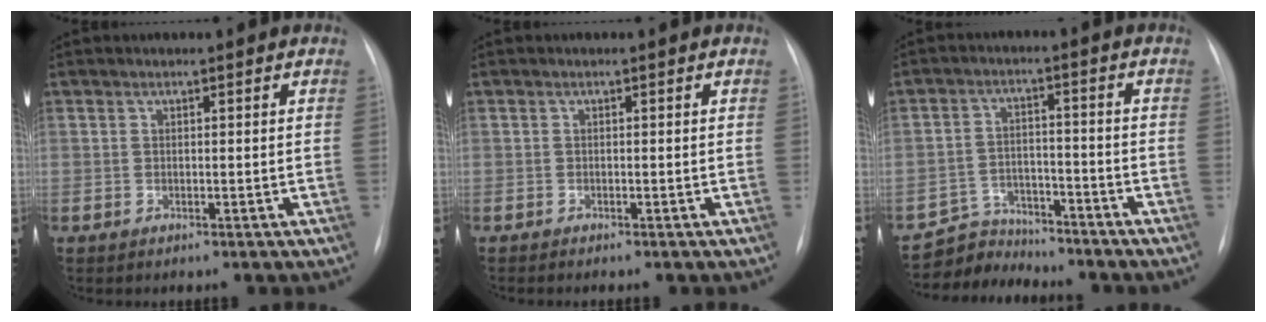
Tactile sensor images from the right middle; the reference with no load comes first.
{"total": 0.6, "force": [-0.5, 0.0, 0.4], "torque": [-0.004, -0.001, -0.006]}
{"total": 6.0, "force": [-5.7, 1.7, -0.9], "torque": [0.017, 0.012, -0.101]}